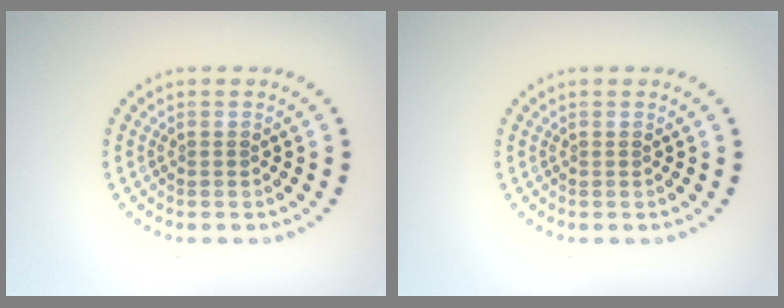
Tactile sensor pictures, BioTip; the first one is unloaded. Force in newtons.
{"total": 0.0}